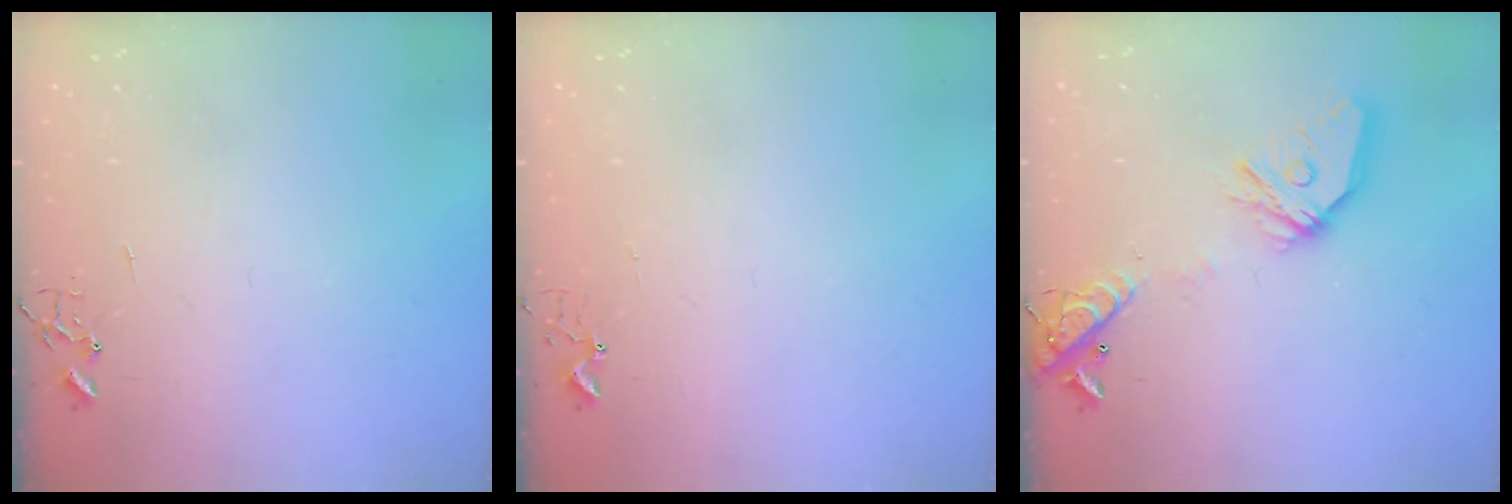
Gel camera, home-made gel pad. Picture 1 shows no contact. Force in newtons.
{"total": 2.7, "press": 2.7, "slide": 0.3}
{"total": 18.3, "press": 18.2, "slide": 2.6}